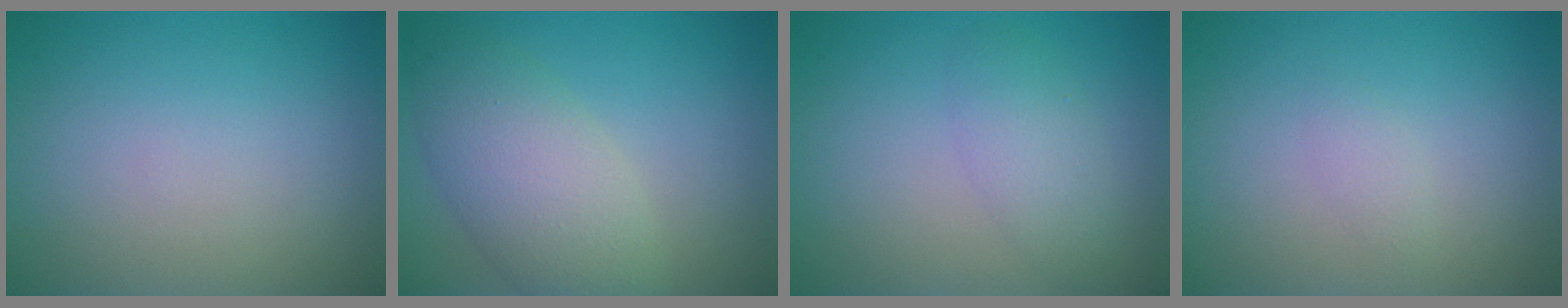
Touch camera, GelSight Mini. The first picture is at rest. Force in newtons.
{"total": 5.7, "press": 5.7, "slide": 0.4}
{"total": 2.4, "press": 2.4, "slide": 0.2}
{"total": 0.9, "press": 0.9, "slide": 0.0}